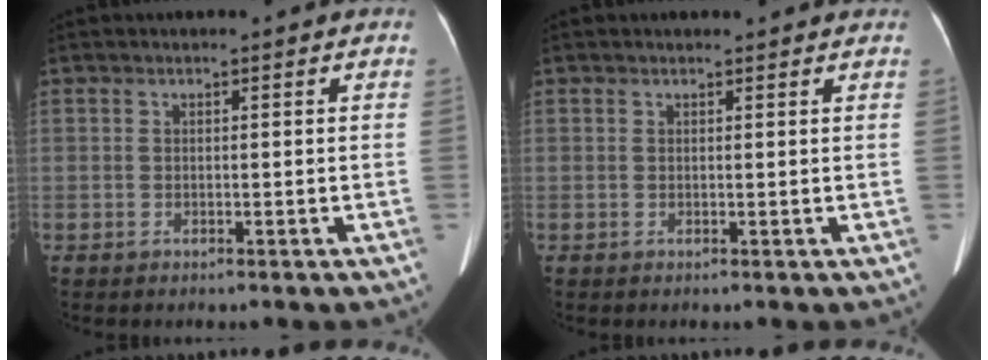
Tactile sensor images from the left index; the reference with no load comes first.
{"total": 3.2, "force": [3.1, 0.5, 0.8], "torque": [-0.013, 0.013, 0.031]}